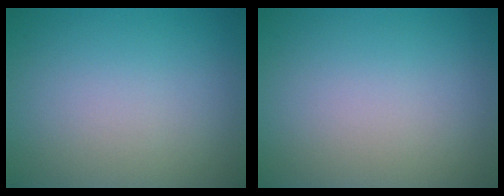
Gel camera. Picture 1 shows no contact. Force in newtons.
{"total": 0.0}